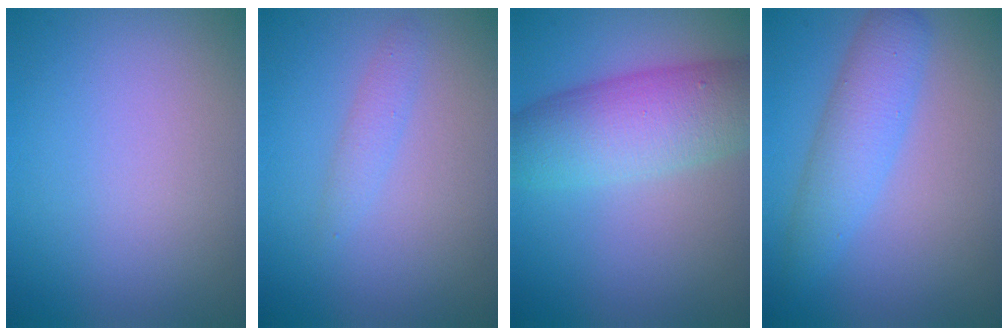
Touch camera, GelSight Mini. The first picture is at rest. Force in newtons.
{"total": 1.3, "press": 1.3, "slide": 0.0}
{"total": 7.5, "press": 7.5, "slide": 0.2}
{"total": 3.9, "press": 3.9, "slide": 0.1}